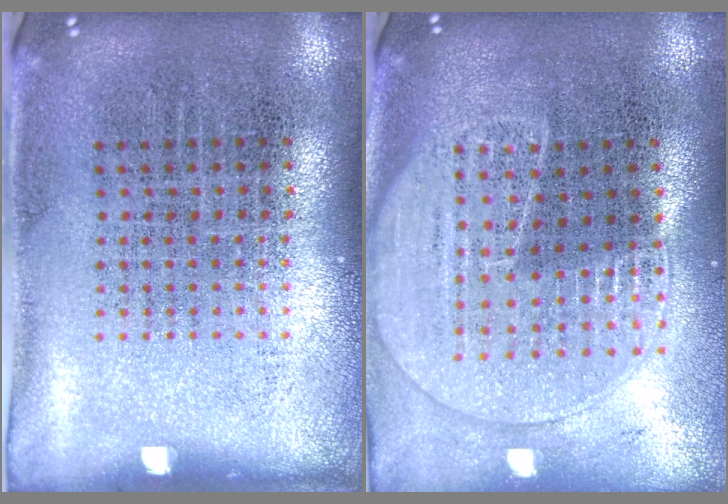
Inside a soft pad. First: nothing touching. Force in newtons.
{"total": 1.8, "press": 1.7, "slide": 0.7}